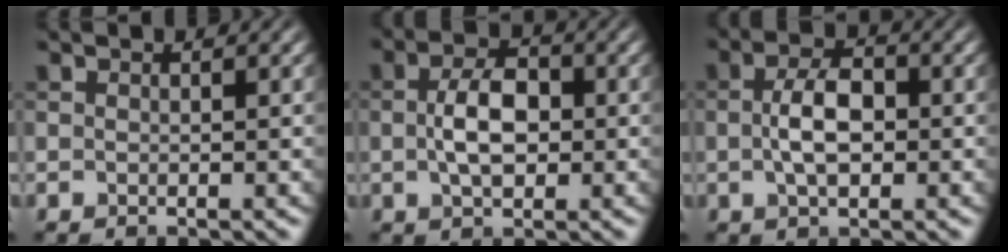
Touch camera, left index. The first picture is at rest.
{"total": 4.3, "force": [0.0, 2.5, 3.6], "torque": [-0.071, 0.004, -0.003]}
{"total": 4.0, "force": [-0.1, 2.1, 3.4], "torque": [-0.070, 0.003, -0.005]}